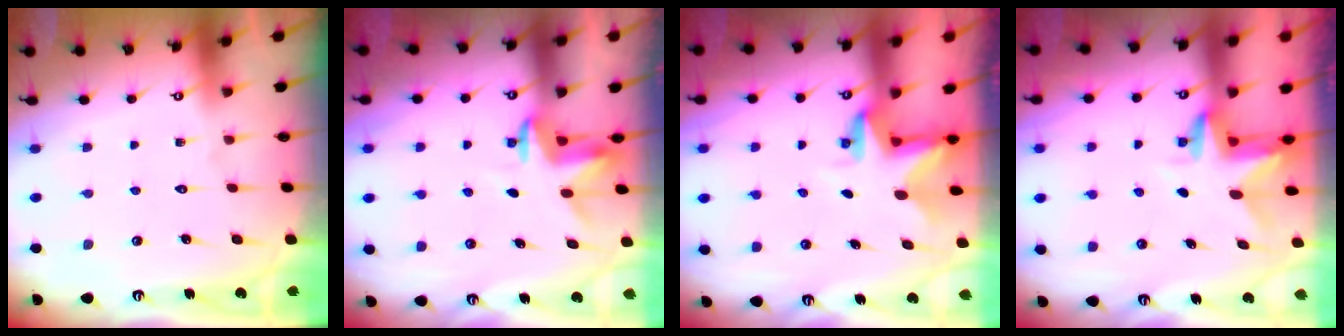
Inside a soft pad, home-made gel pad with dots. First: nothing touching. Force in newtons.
{"total": 3.5, "press": 3.5, "slide": 0.3}
{"total": 3.0, "press": 3.0, "slide": 0.1}
{"total": 3.0, "press": 3.0, "slide": 0.2}